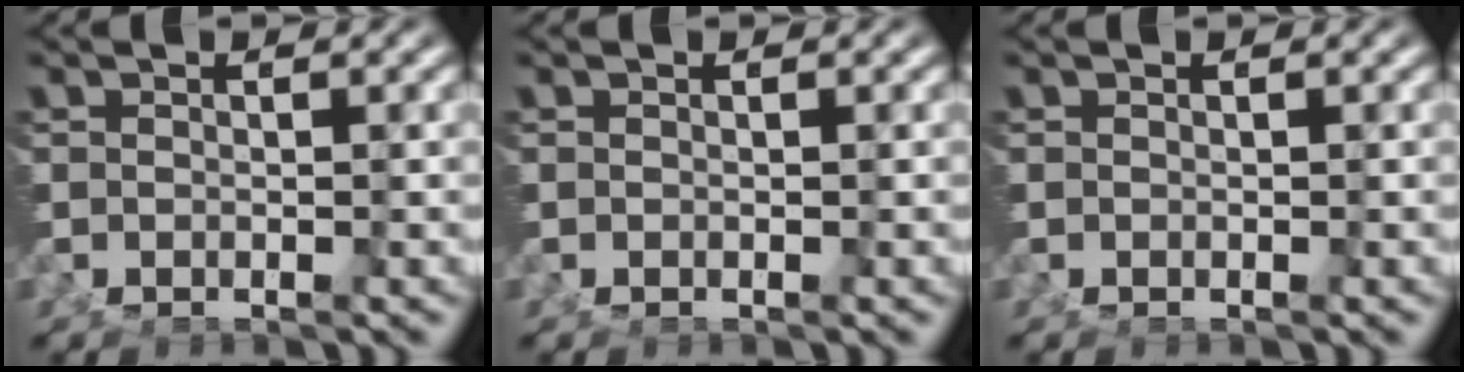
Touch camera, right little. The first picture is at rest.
{"total": 0.0}
{"total": 0.0}